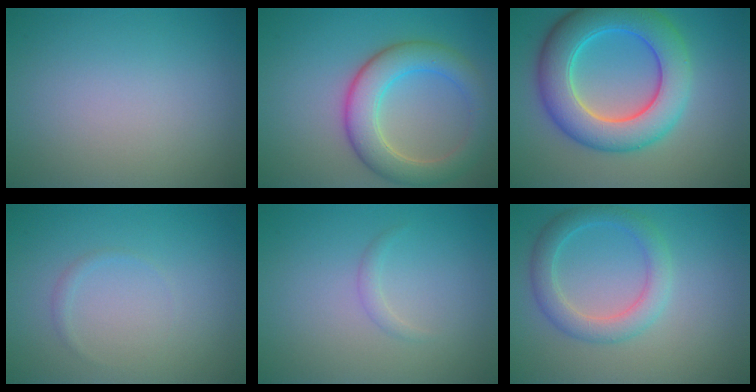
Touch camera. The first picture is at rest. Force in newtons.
{"total": 5.8, "press": 5.8, "slide": 0.4}
{"total": 8.9, "press": 8.8, "slide": 0.3}
{"total": 0.6, "press": 0.6, "slide": 0.0}
{"total": 0.8, "press": 0.8, "slide": 0.0}
{"total": 3.4, "press": 3.4, "slide": 0.2}